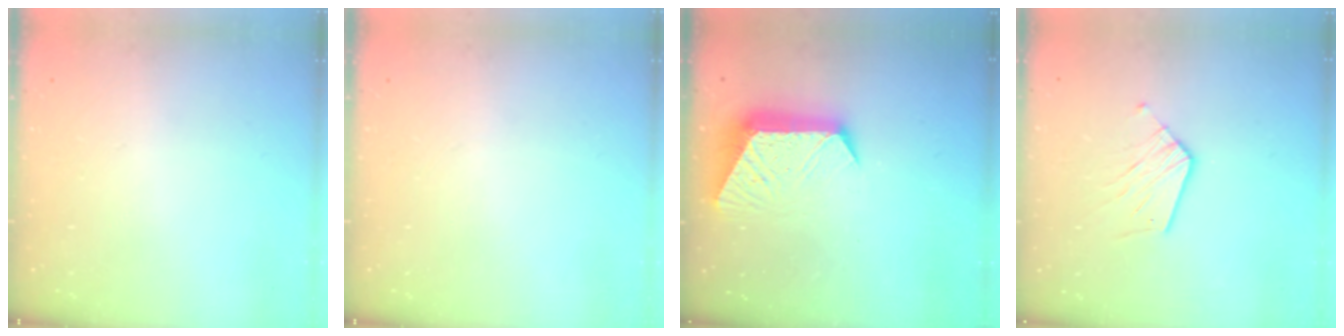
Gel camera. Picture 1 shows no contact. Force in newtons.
{"total": 0.0}
{"total": 12.0, "press": 11.9, "slide": 1.0}
{"total": 8.9, "press": 8.9, "slide": 0.5}